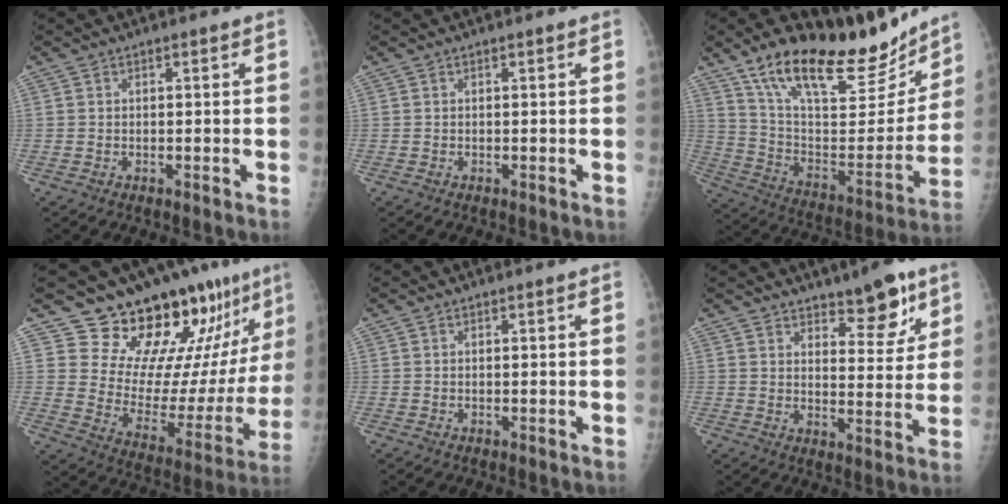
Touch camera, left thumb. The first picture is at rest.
{"total": 0.0}
{"total": 25.6, "force": [19.4, 9.2, 13.9], "torque": [-0.172, -0.080, 0.322]}
{"total": 19.2, "force": [15.8, 6.2, 8.9], "torque": [-0.072, -0.129, 0.229]}
{"total": 0.0}
{"total": 8.9, "force": [6.0, 3.5, 5.5], "torque": [-0.046, -0.042, 0.090]}